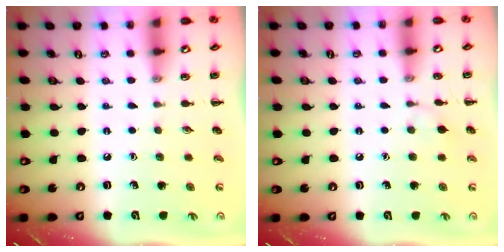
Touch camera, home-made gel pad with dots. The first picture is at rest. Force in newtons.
{"total": 4.7, "press": 4.3, "slide": 1.8}